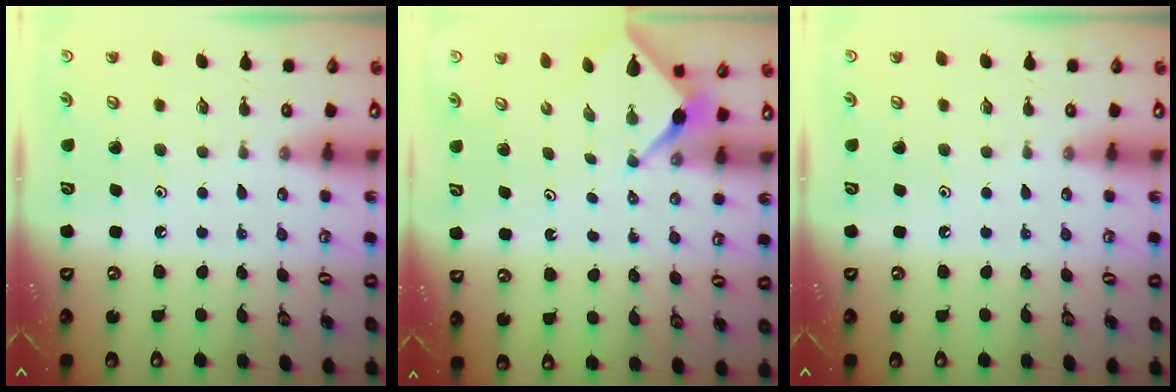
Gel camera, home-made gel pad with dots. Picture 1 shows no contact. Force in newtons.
{"total": 2.6, "press": 2.6, "slide": 0.3}
{"total": 0.0}